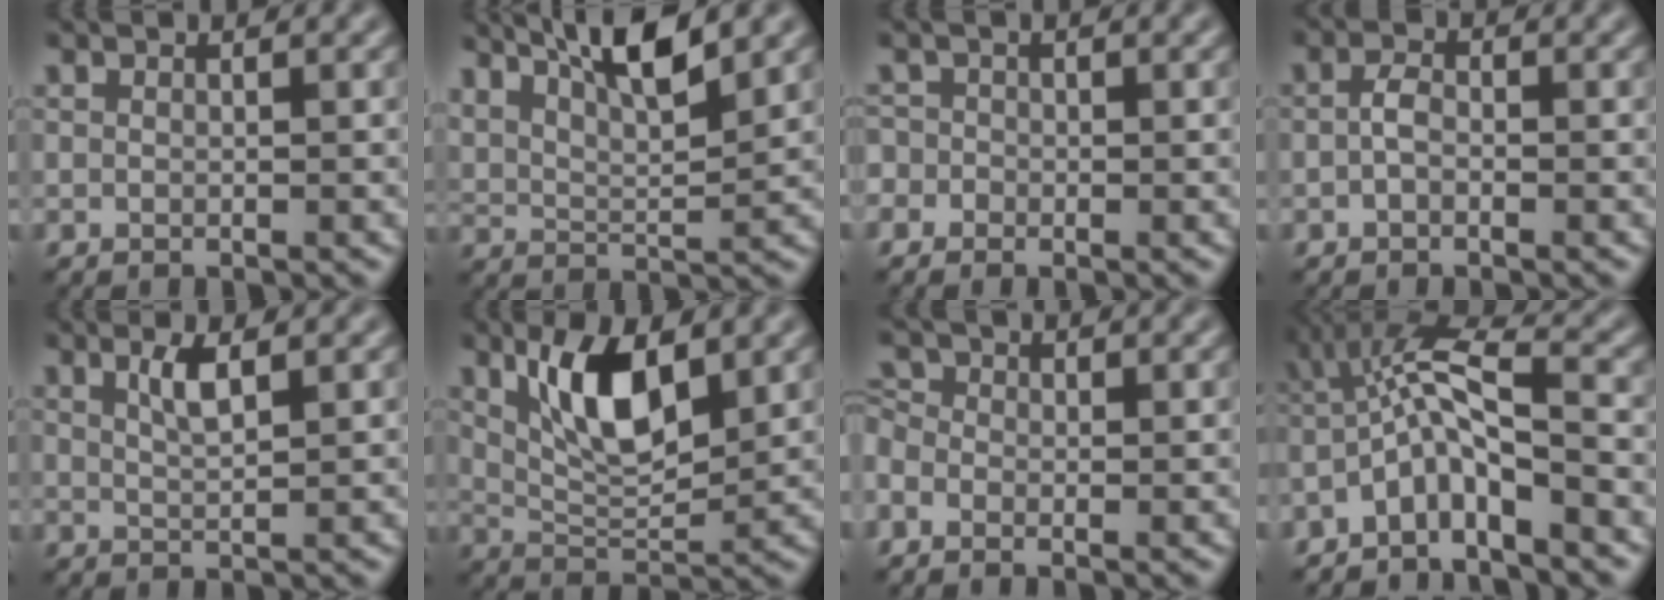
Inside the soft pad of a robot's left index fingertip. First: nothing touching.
{"total": 6.6, "force": [4.3, 1.7, 4.6], "torque": [-0.081, 0.012, 0.074]}
{"total": 1.3, "force": [-0.8, 1.0, -0.1], "torque": [0.007, 0.001, -0.015]}
{"total": 1.6, "force": [-0.8, 0.9, 1.1], "torque": [-0.025, 0.005, -0.016]}
{"total": 1.9, "force": [0.7, 0.5, 1.7], "torque": [-0.031, 0.000, 0.015]}
{"total": 6.3, "force": [2.2, 2.6, 5.3], "torque": [-0.104, -0.004, 0.043]}
{"total": 1.7, "force": [-0.6, 1.4, 0.8], "torque": [-0.024, 0.007, -0.014]}
{"total": 5.4, "force": [-3.0, 1.1, 4.4], "torque": [-0.083, 0.014, -0.068]}